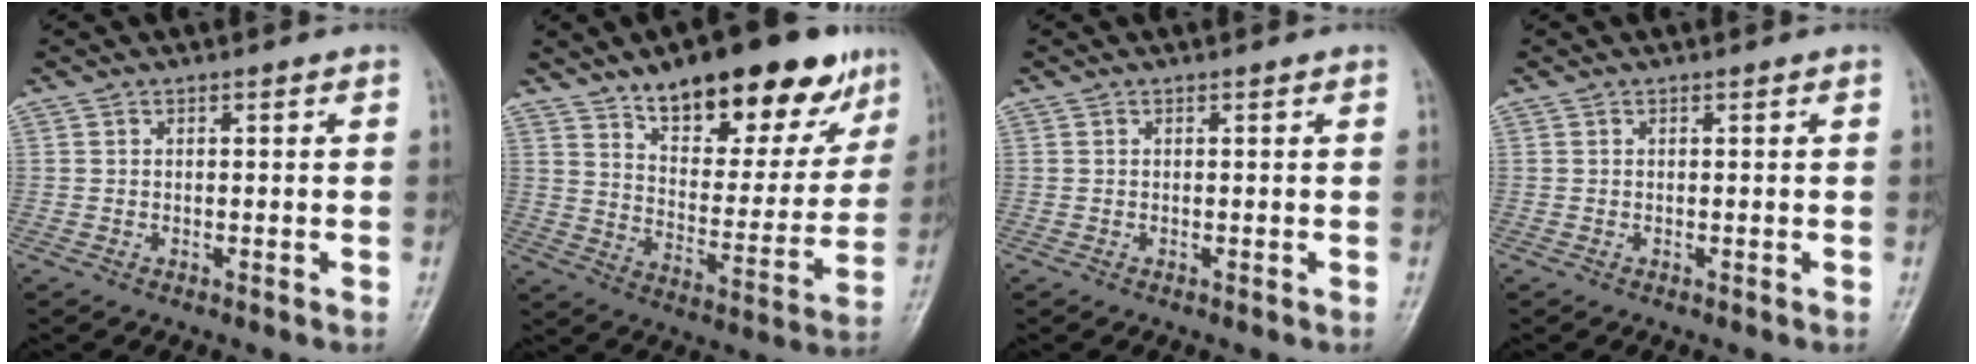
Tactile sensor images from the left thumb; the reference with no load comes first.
{"total": 22.6, "force": [14.6, 9.3, 14.4], "torque": [-0.153, -0.052, 0.224]}
{"total": 0.0}
{"total": 0.0}